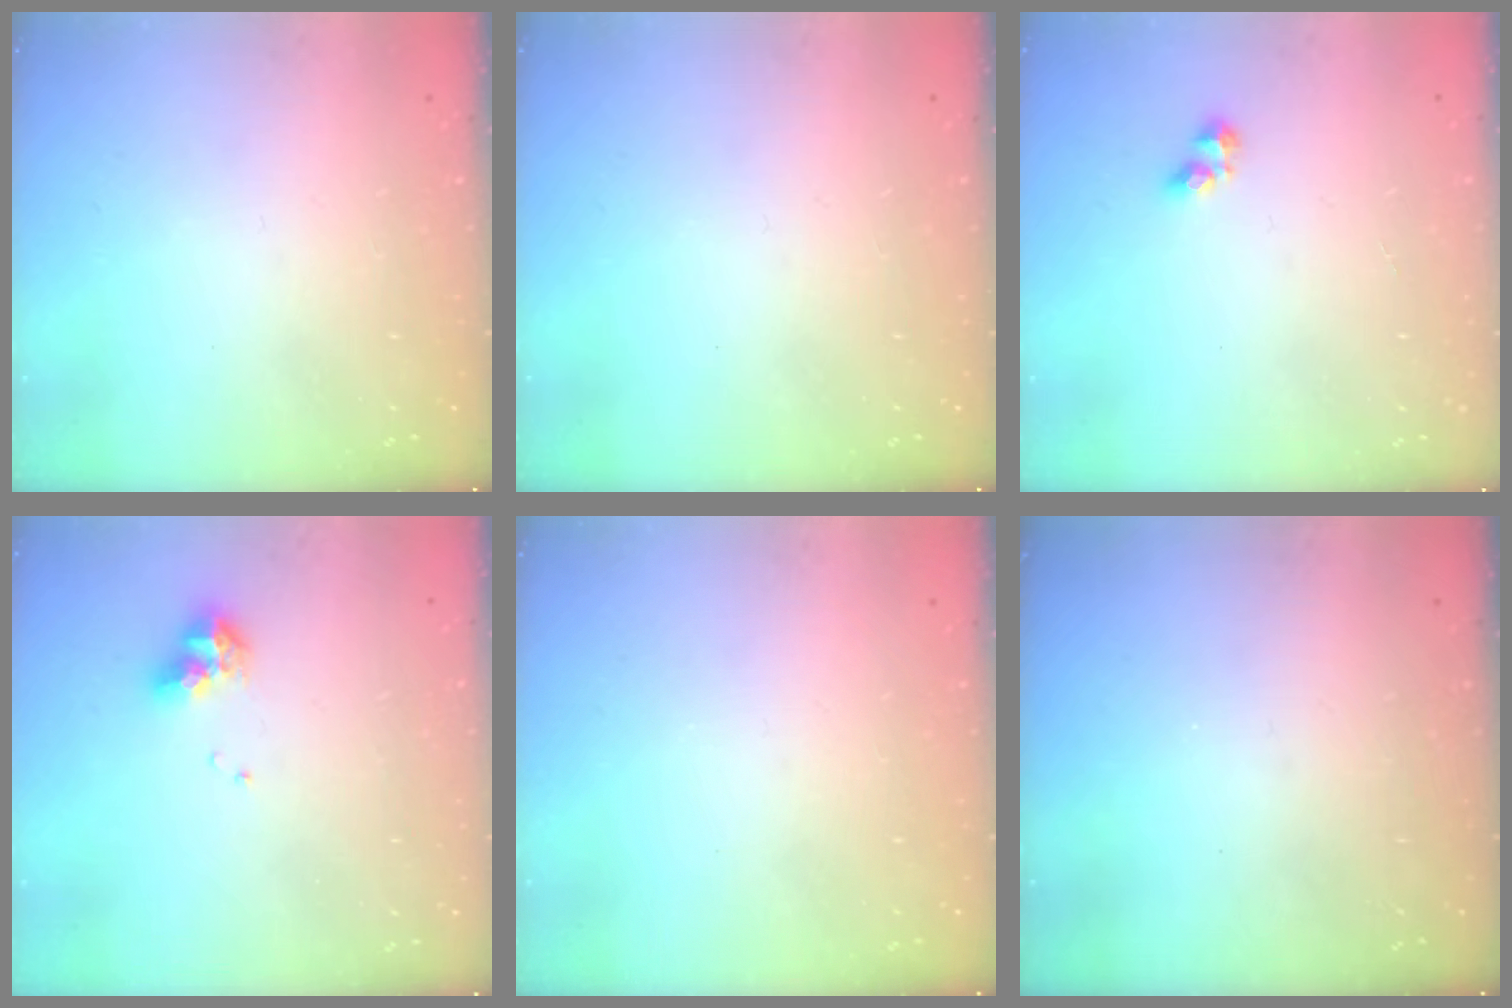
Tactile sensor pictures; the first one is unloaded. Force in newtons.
{"total": 0.0}
{"total": 4.4, "press": 4.3, "slide": 0.9}
{"total": 9.0, "press": 8.9, "slide": 1.0}
{"total": 0.0}
{"total": 0.0}